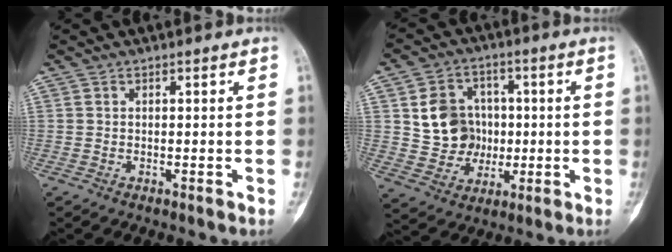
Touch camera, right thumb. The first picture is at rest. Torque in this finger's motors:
{"motor_torque": [-0.09, 0.28, 0.53, -0.19, 0.06]}